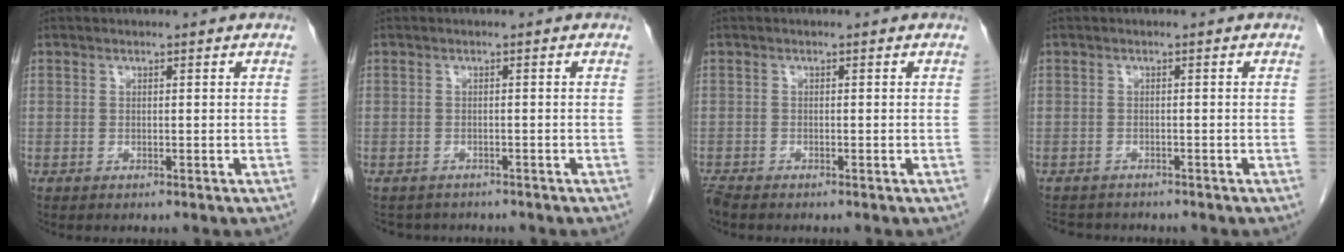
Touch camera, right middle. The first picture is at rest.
{"total": 3.7, "force": [-3.4, 1.4, 0.2], "torque": [-0.006, -0.004, -0.045]}
{"total": 1.3, "force": [-1.3, 0.1, 0.3], "torque": [-0.015, -0.007, -0.026]}
{"total": 4.9, "force": [-4.6, 1.4, 0.9], "torque": [-0.015, -0.008, -0.067]}